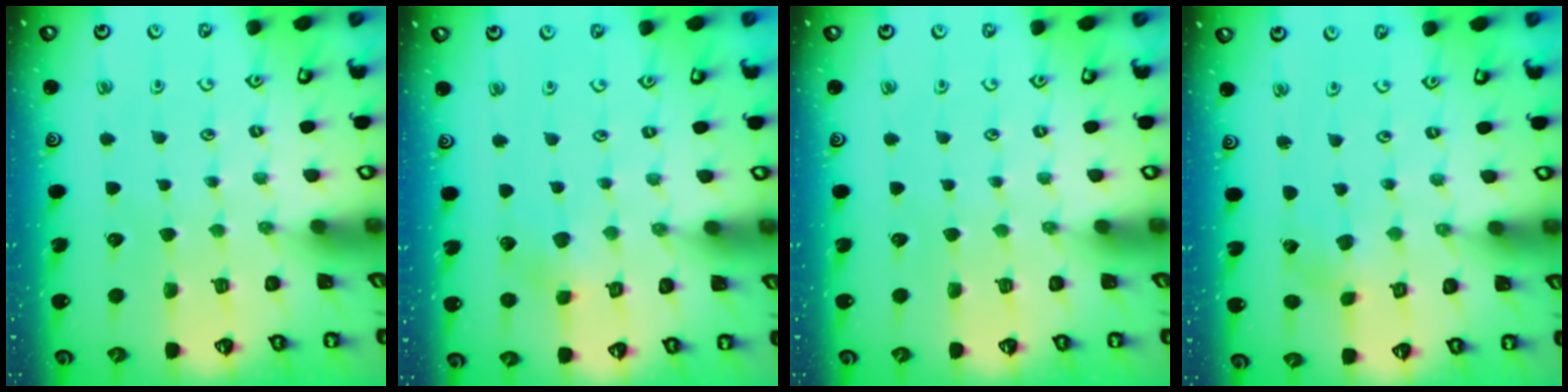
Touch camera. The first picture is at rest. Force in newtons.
{"total": 4.2, "press": 4.2, "slide": 0.5}
{"total": 0.0}
{"total": 0.6, "press": 0.6, "slide": 0.1}